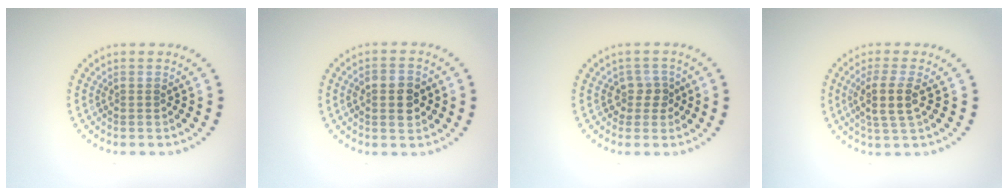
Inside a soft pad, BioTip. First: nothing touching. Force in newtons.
{"total": 3.8, "press": 3.8, "slide": 0.2}
{"total": 1.9, "press": 1.5, "slide": 1.1}
{"total": 3.1, "press": 2.6, "slide": 1.6}